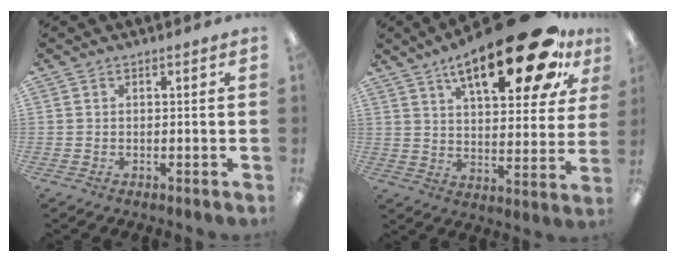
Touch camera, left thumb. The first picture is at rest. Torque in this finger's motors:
{"motor_torque": [0.40, 1.33, 1.46, -1.31, 0.22]}